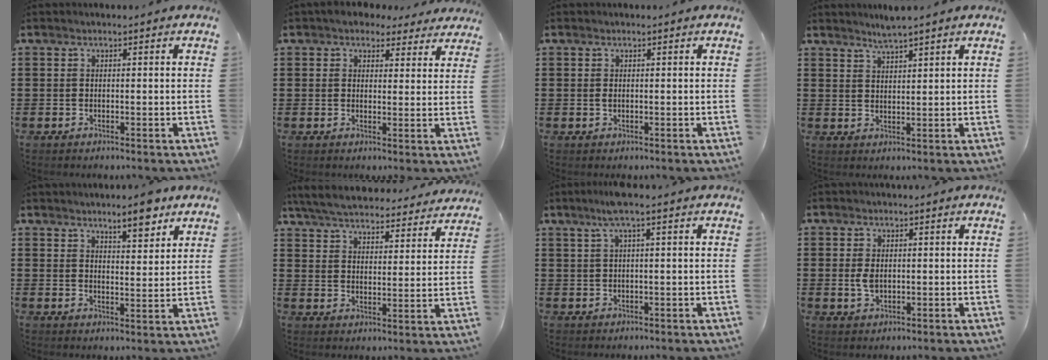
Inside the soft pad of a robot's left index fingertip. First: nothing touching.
{"total": 4.1, "force": [3.6, 1.7, 0.9], "torque": [-0.024, -0.005, 0.066]}
{"total": 0.8, "force": [0.1, 0.4, 0.7], "torque": [-0.017, 0.001, 0.001]}
{"total": 2.8, "force": [2.6, -0.3, 0.9], "torque": [-0.023, -0.004, 0.048]}
{"total": 5.9, "force": [4.8, 1.5, 2.9], "torque": [-0.043, -0.018, 0.082]}
{"total": 6.2, "force": [6.1, 0.2, 1.3], "torque": [-0.054, -0.039, 0.107]}
{"total": 3.2, "force": [1.5, -0.1, 2.8], "torque": [-0.057, 0.001, 0.027]}
{"total": 2.8, "force": [0.1, 1.7, 2.2], "torque": [-0.053, 0.002, -0.001]}